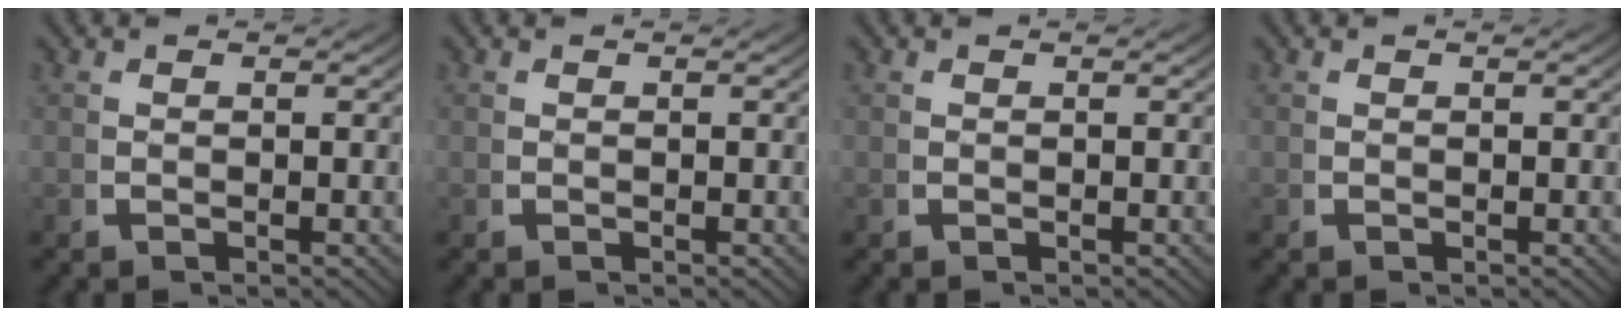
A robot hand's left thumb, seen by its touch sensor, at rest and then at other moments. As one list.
[{"total": 0.0}, {"total": 0.6, "force": [0.3, -0.4, -0.2], "torque": [0.008, -0.001, 0.007]}, {"total": 0.0}]